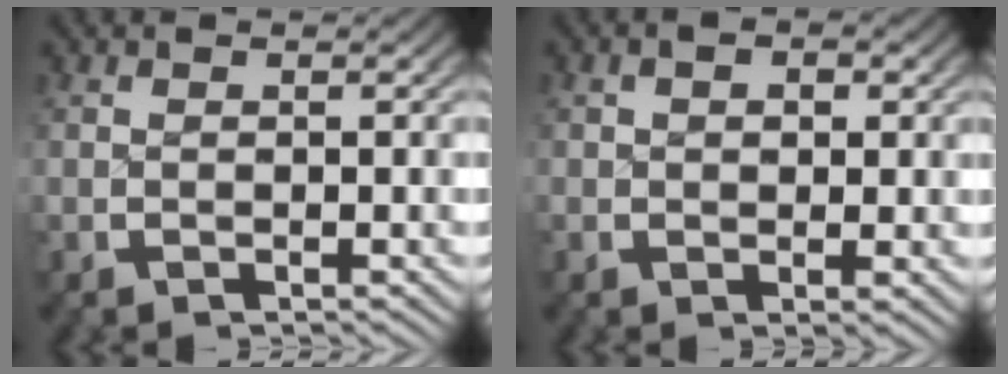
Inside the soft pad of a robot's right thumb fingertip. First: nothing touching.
{"total": 2.0, "force": [0.5, 1.4, 1.4], "torque": [-0.021, -0.005, 0.013]}